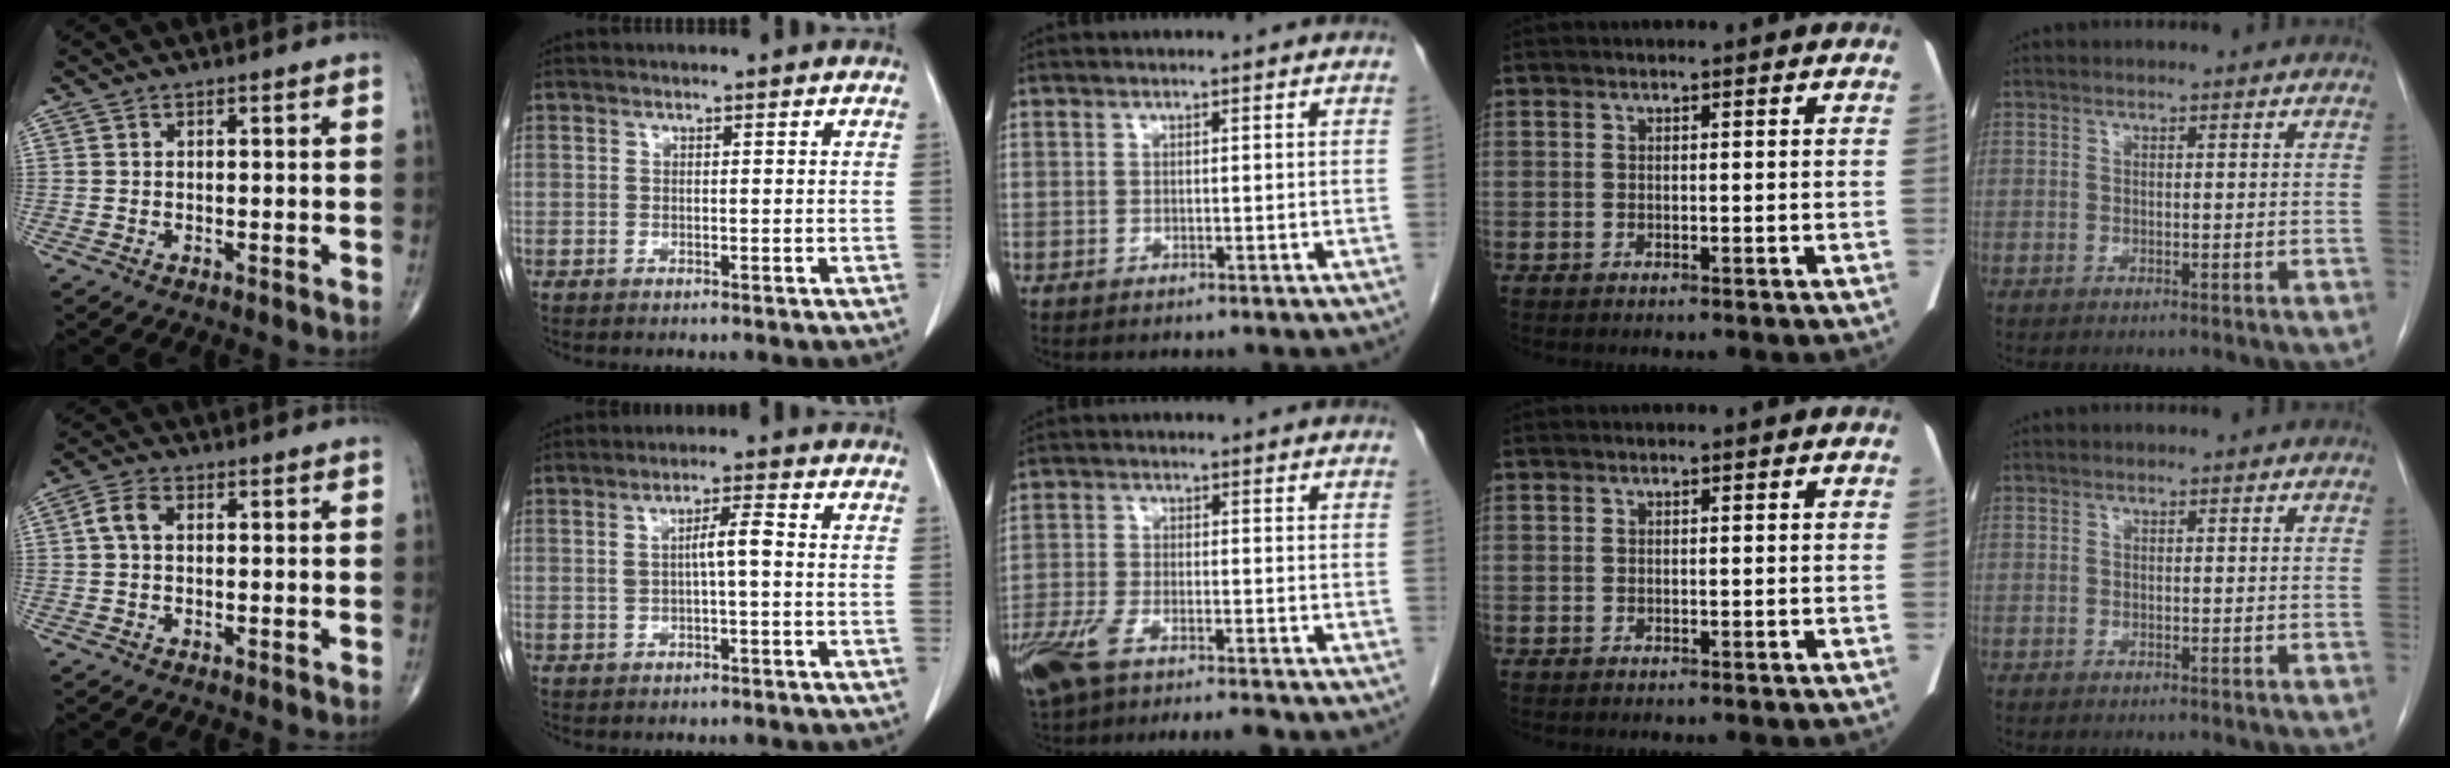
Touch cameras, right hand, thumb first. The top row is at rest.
{"thumb": {"total": 3.6, "force": [0.6, 2.2, 2.8], "torque": [-0.062, 0.011, 0.008]}, "index": {"total": 3.6, "force": [0.1, 0.4, 3.6], "torque": [-0.061, 0.009, 0.006]}, "middle": {"total": 10.5, "force": [-7.7, 2.6, 6.6], "torque": [-0.124, -0.008, -0.132]}}